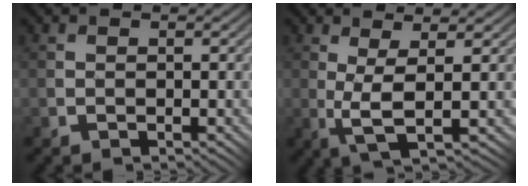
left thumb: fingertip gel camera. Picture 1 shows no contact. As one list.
[{"total": 3.3, "force": [1.3, -0.8, 3.0], "torque": [-0.071, 0.010, 0.023]}]